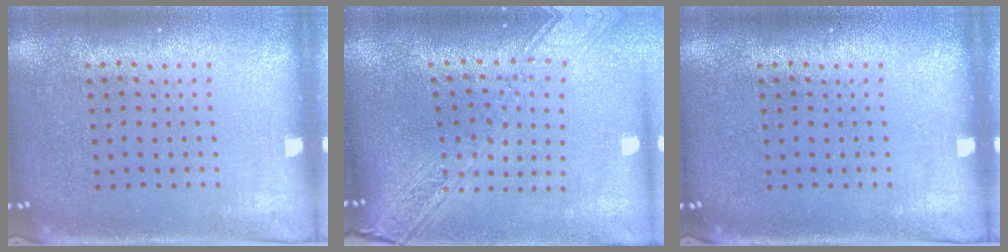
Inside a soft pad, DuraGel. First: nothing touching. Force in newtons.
{"total": 2.8, "press": 2.2, "slide": 1.7}
{"total": 0.0}